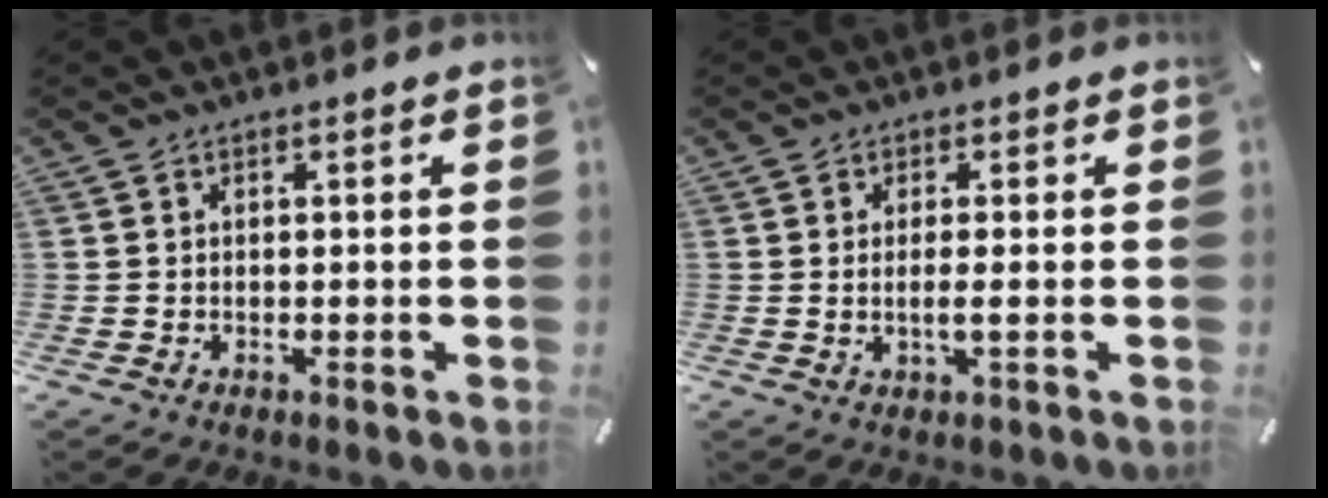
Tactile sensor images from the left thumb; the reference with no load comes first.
{"total": 2.8, "force": [-0.1, 0.3, 2.8], "torque": [-0.050, -0.008, -0.003]}